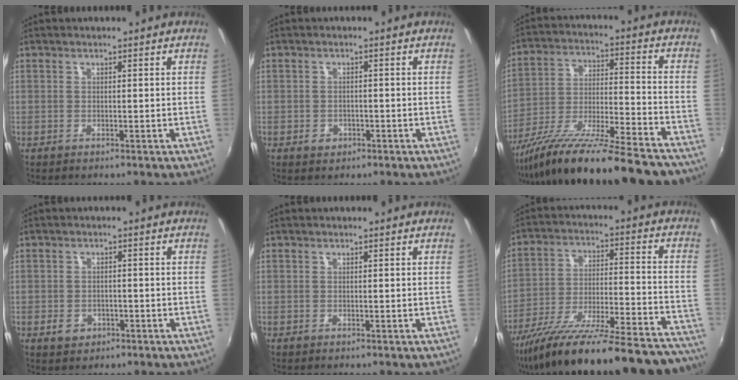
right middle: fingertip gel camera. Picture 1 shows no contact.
{"total": 2.2, "force": [-1.1, 1.8, 0.8], "torque": [-0.014, 0.000, -0.014]}
{"total": 22.9, "force": [-19.0, 2.2, 12.7], "torque": [-0.228, -0.055, -0.300]}
{"total": 3.2, "force": [-1.5, 2.5, 1.3], "torque": [-0.028, 0.001, -0.020]}
{"total": 0.0}
{"total": 30.6, "force": [-27.0, 4.0, 13.9], "torque": [-0.223, -0.061, -0.390]}